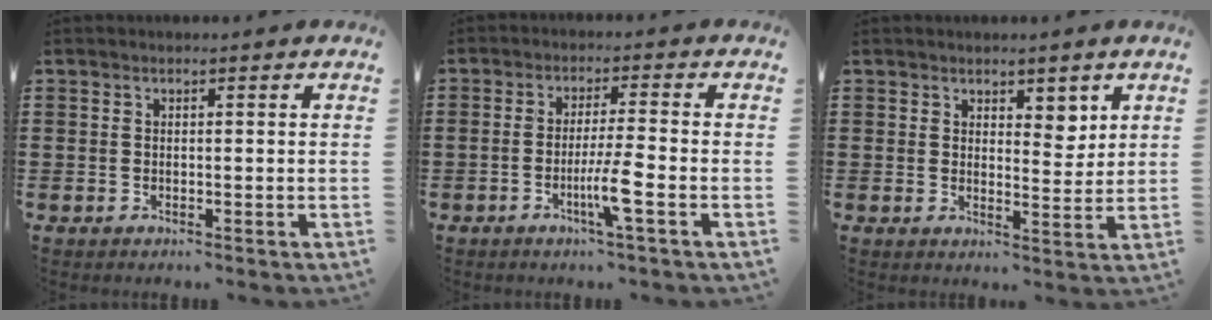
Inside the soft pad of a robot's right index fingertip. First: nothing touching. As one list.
[{"total": 5.5, "force": [-2.2, -0.1, 5.1], "torque": [-0.099, -0.015, -0.043]}, {"total": 3.7, "force": [2.8, 2.1, 1.2], "torque": [-0.017, -0.001, 0.048]}]